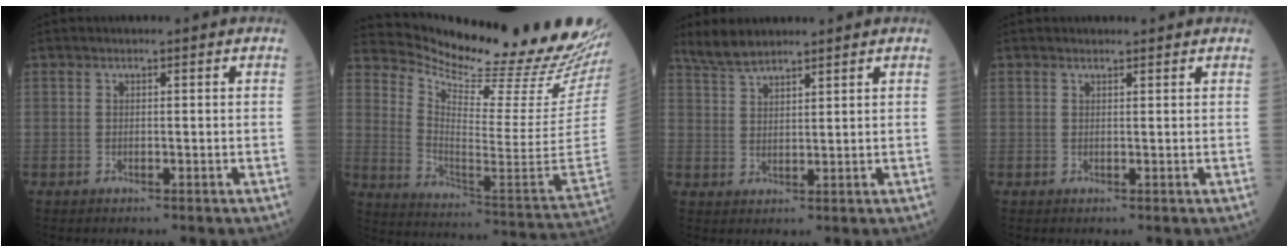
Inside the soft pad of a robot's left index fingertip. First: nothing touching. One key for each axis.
{"total": 24.5, "fx": 22.5, "fy": -0.6, "fz": 9.6, "tx": -0.175, "ty": -0.118, "tz": 0.317}
{"total": 4.5, "fx": 4.2, "fy": 0.6, "fz": 1.5, "tx": -0.043, "ty": 0.014, "tz": 0.088}
{"total": 1.4, "fx": 1.4, "fy": 0.1, "fz": 0.2, "tx": -0.013, "ty": 0.003, "tz": 0.017}